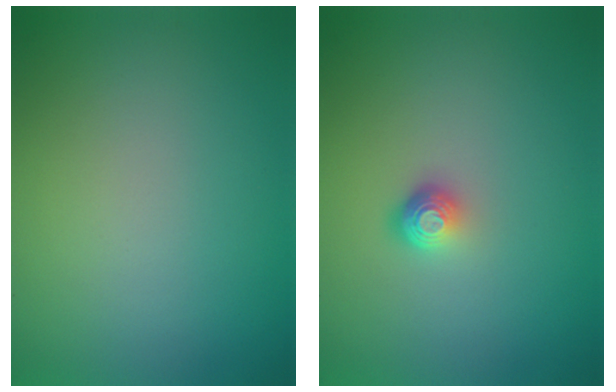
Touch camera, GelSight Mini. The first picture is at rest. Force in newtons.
{"total": 1.8, "press": 1.2, "slide": 1.3}